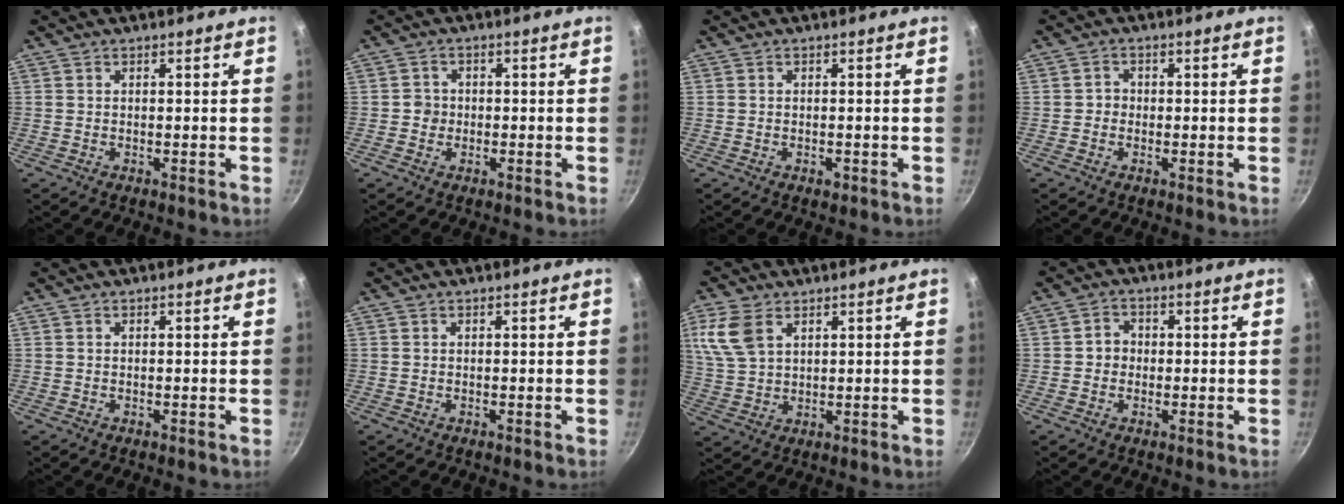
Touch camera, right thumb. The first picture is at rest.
{"total": 2.4, "force": [-0.6, 2.2, 0.6], "torque": [0.005, 0.005, -0.014]}
{"total": 1.2, "force": [-0.5, 0.8, 0.7], "torque": [-0.009, 0.002, -0.007]}
{"total": 1.8, "force": [-0.4, 1.6, 0.5], "torque": [-0.002, 0.006, -0.009]}
{"total": 0.0}
{"total": 0.0}
{"total": 8.6, "force": [3.7, 5.3, 5.7], "torque": [-0.118, -0.005, 0.081]}
{"total": 3.1, "force": [-0.3, 2.9, 1.2], "torque": [-0.001, 0.009, -0.008]}